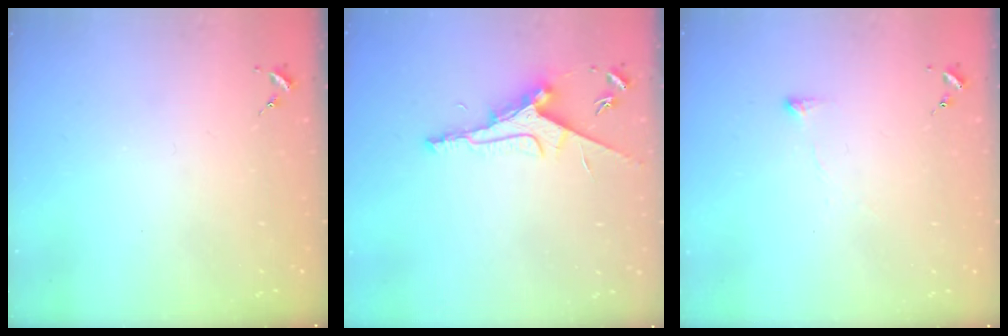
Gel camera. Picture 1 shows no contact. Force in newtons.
{"total": 9.7, "press": 9.6, "slide": 1.1}
{"total": 4.3, "press": 4.2, "slide": 0.7}